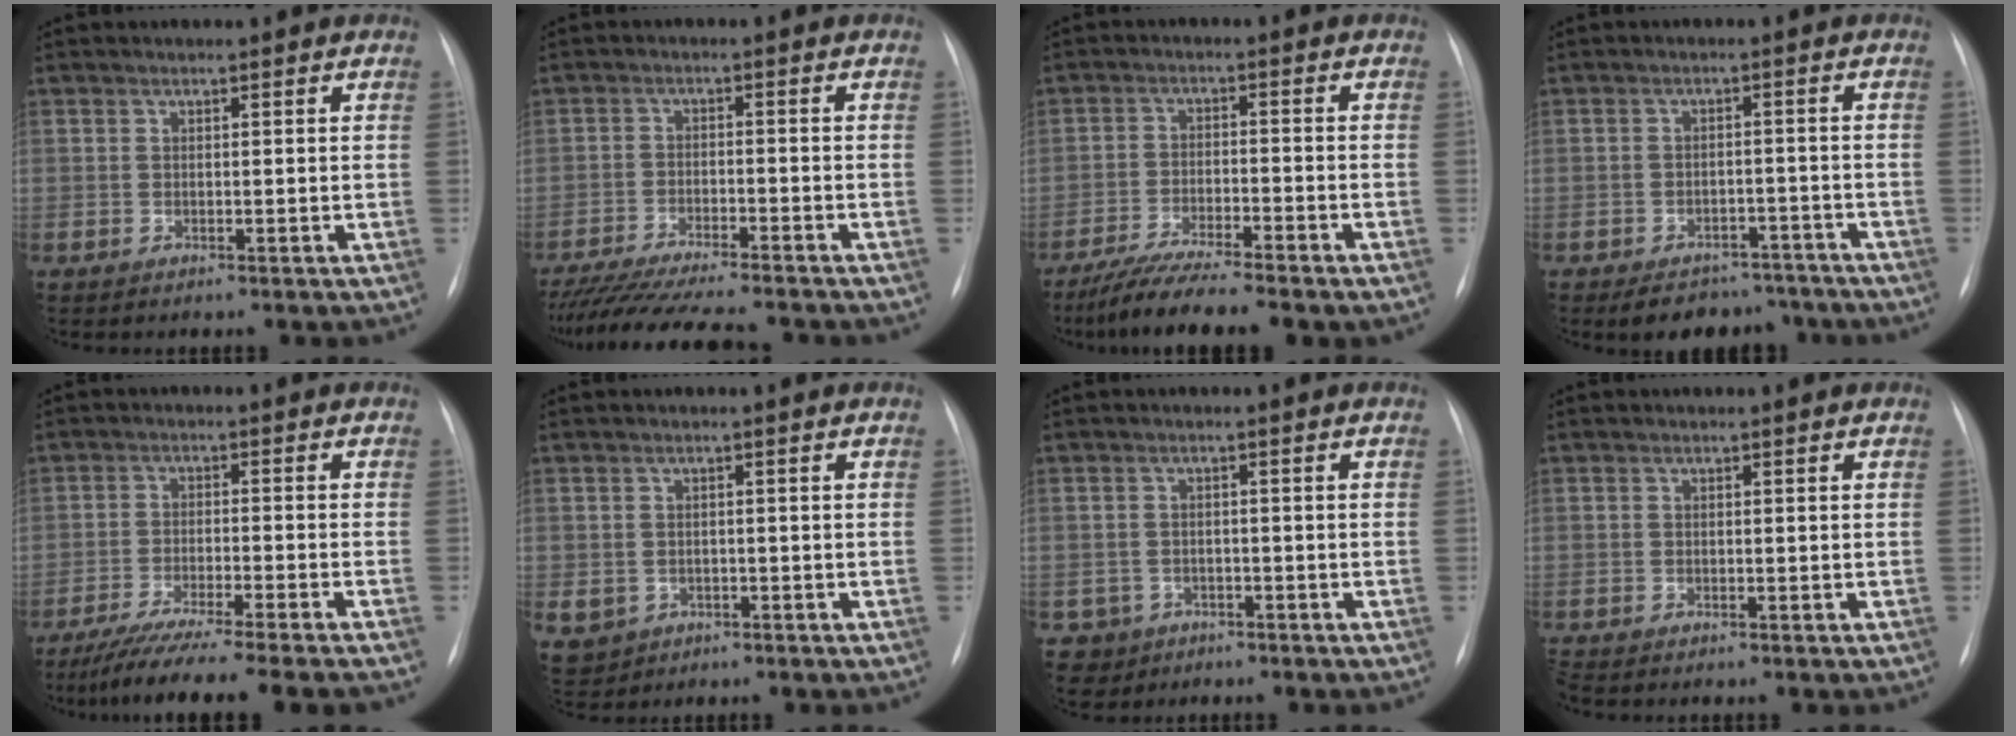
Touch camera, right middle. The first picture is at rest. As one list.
[{"total": 15.1, "force": [-13.3, 1.0, 7.1], "torque": [-0.117, -0.029, -0.202]}, {"total": 8.6, "force": [-7.1, -0.2, 4.8], "torque": [-0.083, -0.026, -0.121]}, {"total": 8.5, "force": [-7.1, 4.3, 2.0], "torque": [-0.006, 0.012, -0.092]}, {"total": 13.4, "force": [-11.3, -1.4, 7.1], "torque": [-0.094, -0.043, -0.176]}, {"total": 5.4, "force": [-2.2, 4.7, 1.4], "torque": [-0.030, 0.002, -0.026]}, {"total": 3.9, "force": [-2.2, 3.2, -0.5], "torque": [0.011, 0.008, -0.035]}, {"total": 0.6, "force": [-0.6, 0.0, 0.1], "torque": [-0.005, -0.004, -0.011]}]